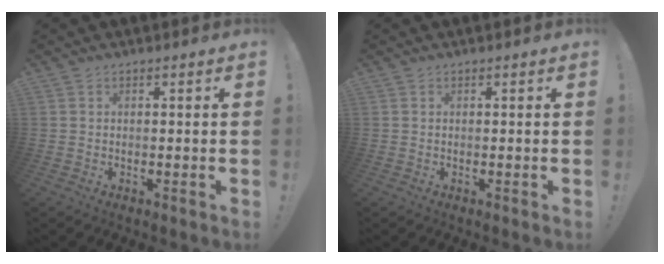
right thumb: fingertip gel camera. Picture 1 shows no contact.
{"total": 0.0}